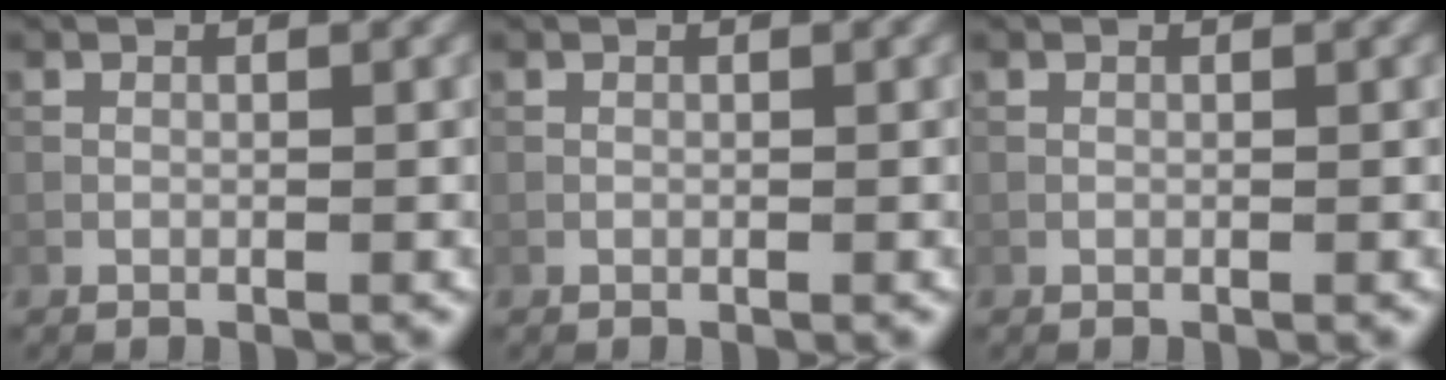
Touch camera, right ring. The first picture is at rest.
{"total": 0.0}
{"total": 0.0}